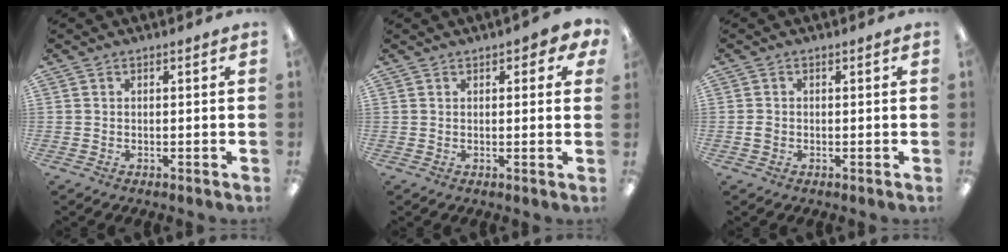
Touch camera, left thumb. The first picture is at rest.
{"total": 2.6, "force": [1.4, 1.0, 1.9], "torque": [-0.024, -0.004, 0.022]}
{"total": 1.2, "force": [-0.2, 1.0, 0.7], "torque": [-0.013, 0.004, -0.005]}